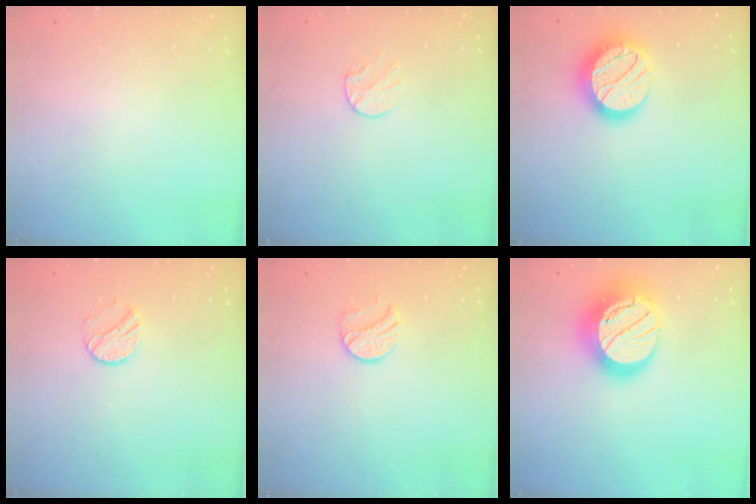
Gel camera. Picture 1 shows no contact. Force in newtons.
{"total": 6.0, "press": 6.0, "slide": 0.6}
{"total": 16.3, "press": 16.3, "slide": 1.0}
{"total": 8.3, "press": 8.3, "slide": 0.8}
{"total": 8.7, "press": 8.7, "slide": 0.1}
{"total": 22.0, "press": 22.0, "slide": 1.7}